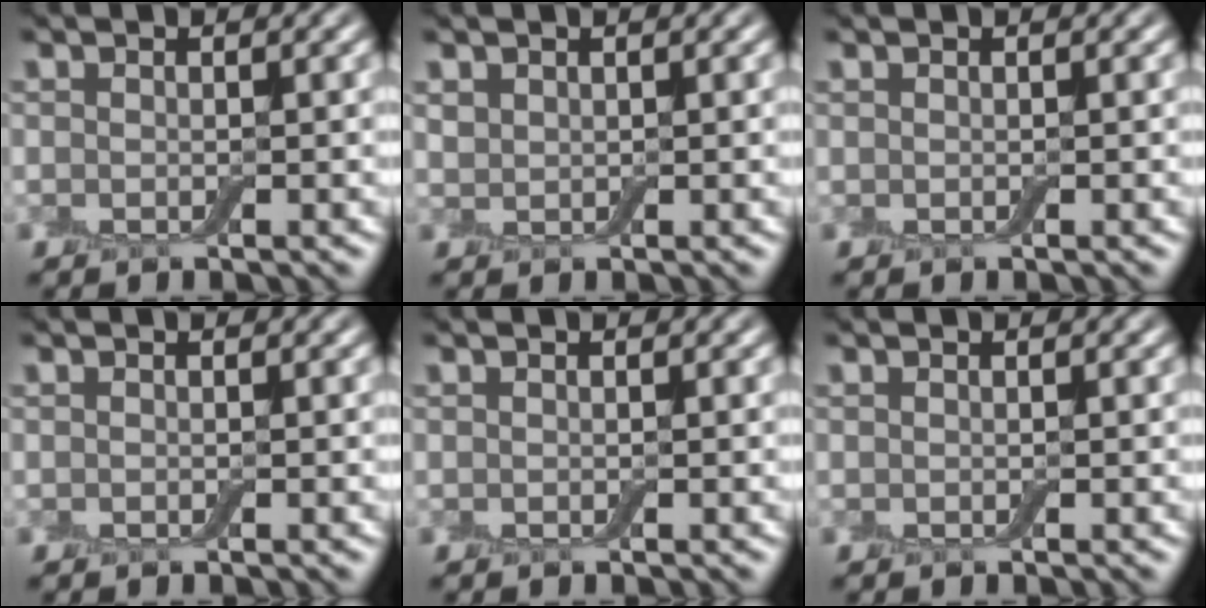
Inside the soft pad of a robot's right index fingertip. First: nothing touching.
{"total": 0.8, "force": [0.5, 0.6, 0.1], "torque": [-0.005, -0.003, 0.014]}
{"total": 0.0}
{"total": 0.0}
{"total": 0.0}
{"total": 0.0}